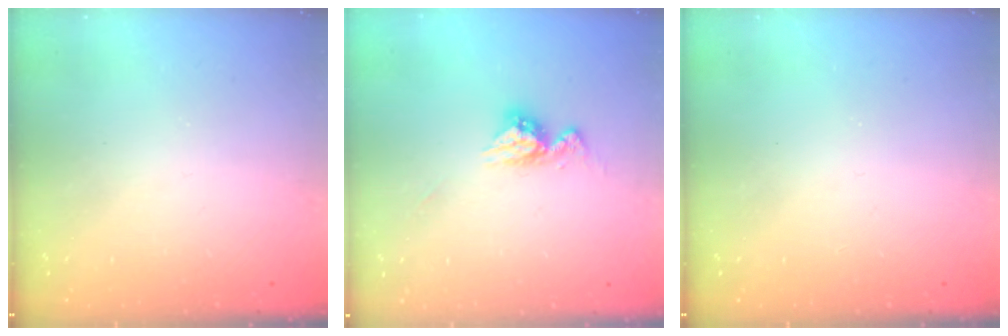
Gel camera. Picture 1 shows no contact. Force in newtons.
{"total": 8.7, "press": 8.6, "slide": 0.7}
{"total": 0.0}